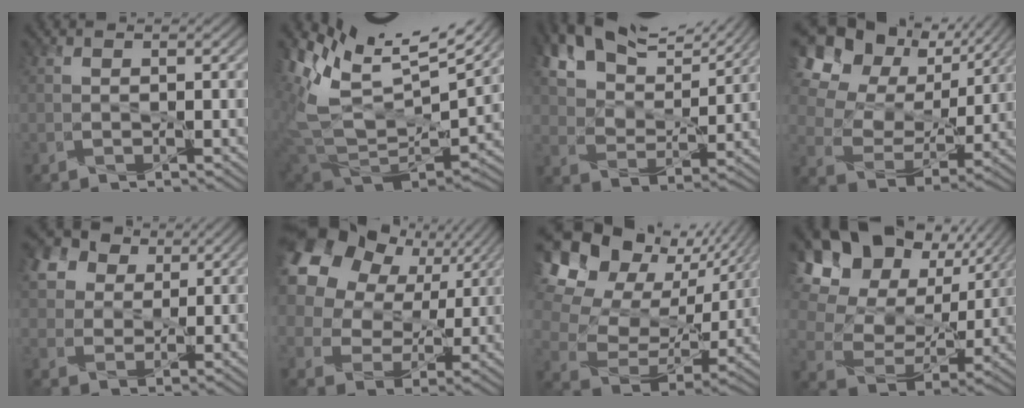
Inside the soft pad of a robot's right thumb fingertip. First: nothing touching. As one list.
[{"total": 12.8, "force": [8.1, 6.4, 7.6], "torque": [-0.184, 0.005, 0.162]}, {"total": 14.5, "force": [11.1, 6.2, 7.0], "torque": [-0.161, 0.006, 0.181]}, {"total": 18.0, "force": [9.7, 12.4, 8.6], "torque": [-0.235, 0.058, 0.196]}, {"total": 10.4, "force": [6.2, 7.3, 4.1], "torque": [-0.138, 0.037, 0.118]}, {"total": 22.8, "force": [12.1, 16.6, 10.0], "torque": [-0.288, 0.060, 0.222]}, {"total": 21.0, "force": [10.1, 15.0, 10.6], "torque": [-0.269, 0.057, 0.200]}, {"total": 18.7, "force": [9.5, 13.3, 9.1], "torque": [-0.244, 0.064, 0.194]}]